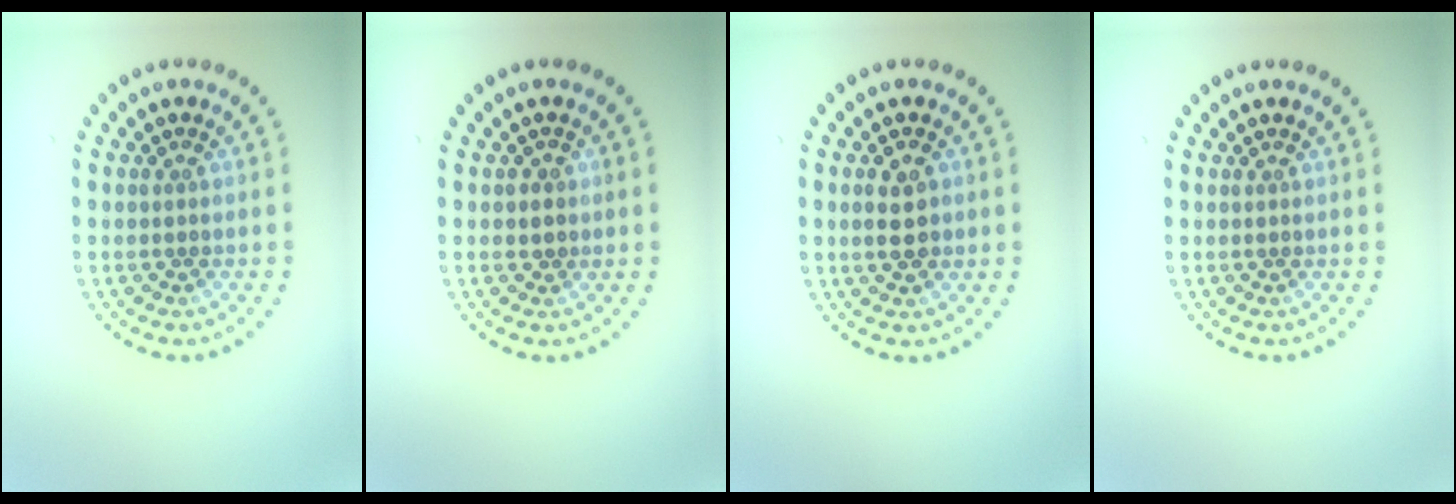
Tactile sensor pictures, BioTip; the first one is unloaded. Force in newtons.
{"total": 0.8, "press": 0.6, "slide": 0.5}
{"total": 2.4, "press": 2.4, "slide": 0.2}
{"total": 0.0}